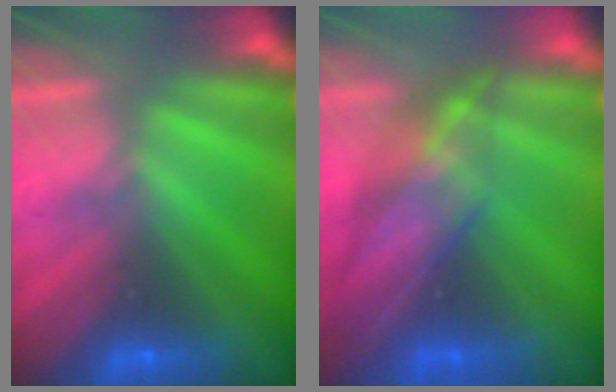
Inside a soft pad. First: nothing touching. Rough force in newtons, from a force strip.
{"total": 4.2}